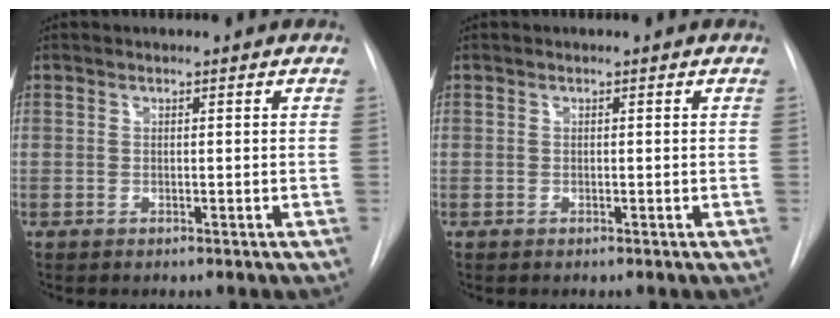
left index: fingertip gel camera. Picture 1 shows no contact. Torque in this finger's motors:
{"motor_torque": [-0.24, 0.07, -0.01, 0.00]}